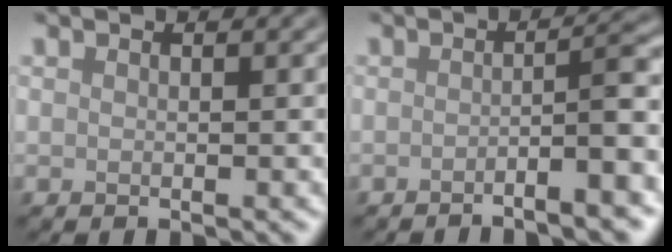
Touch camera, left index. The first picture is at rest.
{"total": 5.8, "force": [-2.4, 0.7, 5.3], "torque": [-0.052, 0.019, -0.050]}